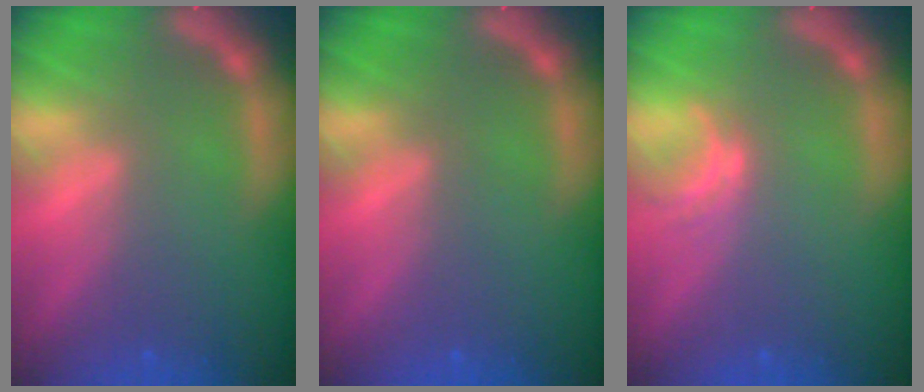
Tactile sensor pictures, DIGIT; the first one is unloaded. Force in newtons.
{"total": 0.0}
{"total": 1.5}